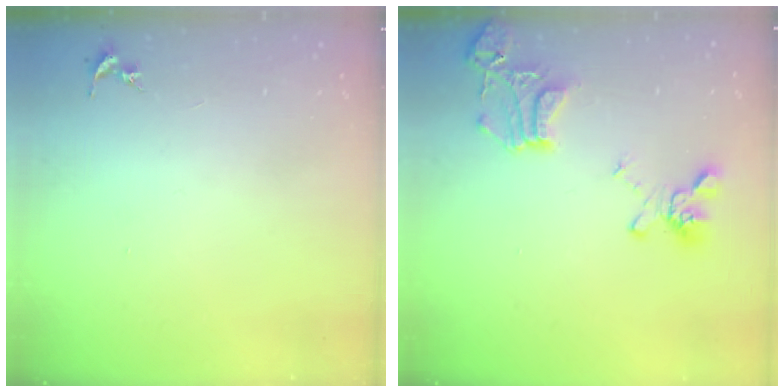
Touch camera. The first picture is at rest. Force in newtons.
{"total": 18.3, "press": 18.2, "slide": 1.7}